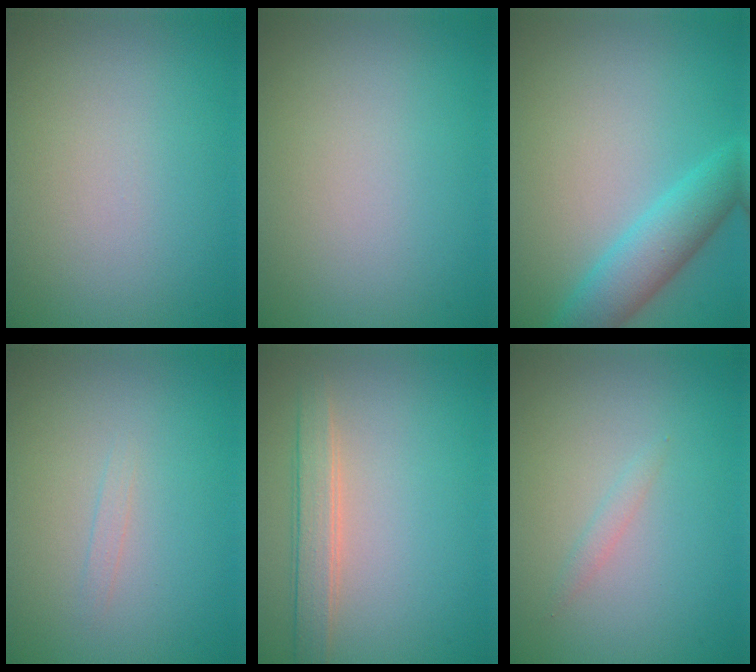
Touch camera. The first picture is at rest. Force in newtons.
{"total": 0.0}
{"total": 4.4, "press": 4.4, "slide": 0.1}
{"total": 0.6, "press": 0.6, "slide": 0.1}
{"total": 2.6, "press": 2.6, "slide": 0.2}
{"total": 0.7, "press": 0.7, "slide": 0.1}